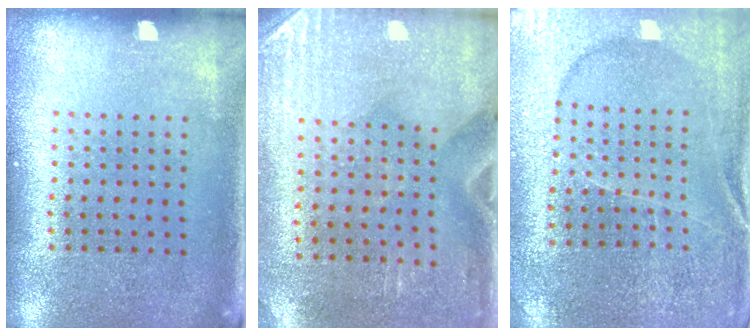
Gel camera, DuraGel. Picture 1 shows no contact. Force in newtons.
{"total": 2.9, "press": 2.5, "slide": 1.4}
{"total": 1.8, "press": 1.8, "slide": 0.2}